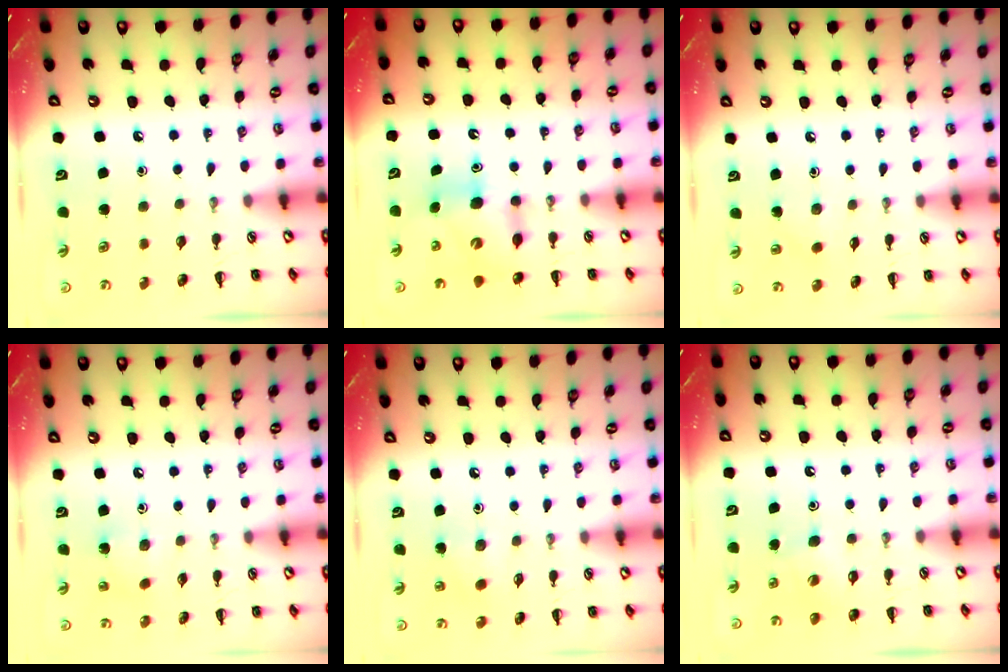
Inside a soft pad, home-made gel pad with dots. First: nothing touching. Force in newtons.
{"total": 7.0, "press": 7.0, "slide": 0.3}
{"total": 3.8, "press": 3.6, "slide": 1.1}
{"total": 5.5, "press": 5.3, "slide": 1.6}
{"total": 3.8, "press": 3.7, "slide": 1.1}
{"total": 4.0, "press": 3.8, "slide": 1.4}